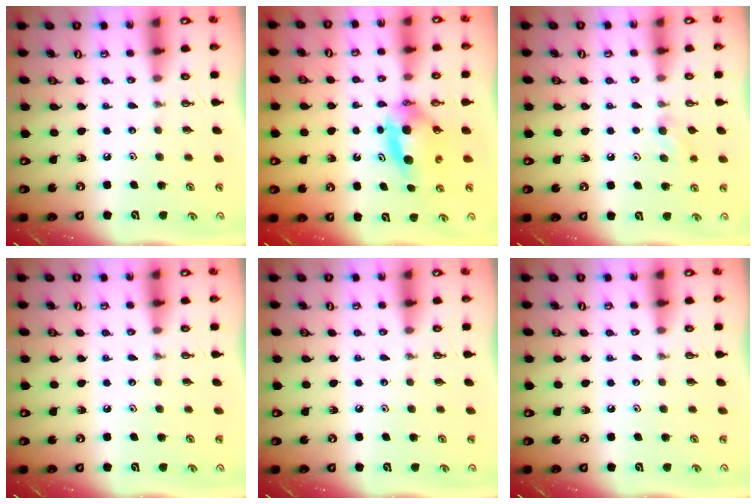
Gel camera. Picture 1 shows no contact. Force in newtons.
{"total": 6.6, "press": 6.2, "slide": 2.5}
{"total": 4.6, "press": 4.2, "slide": 1.8}
{"total": 0.0}
{"total": 0.0}
{"total": 0.0}